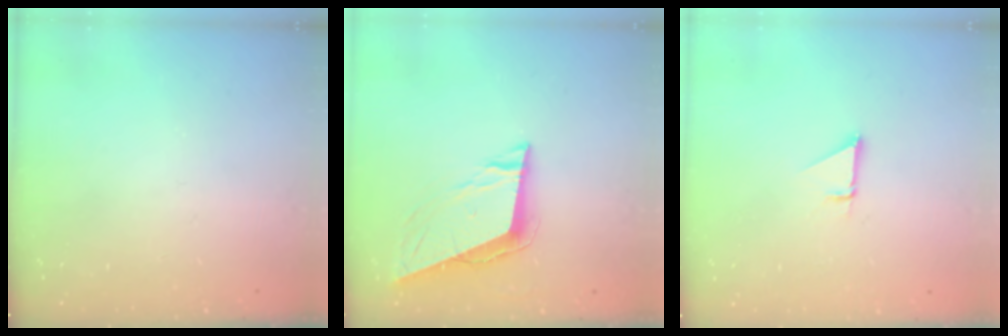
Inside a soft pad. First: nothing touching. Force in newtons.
{"total": 9.1, "press": 8.5, "slide": 3.1}
{"total": 0.9, "press": 0.9, "slide": 0.1}